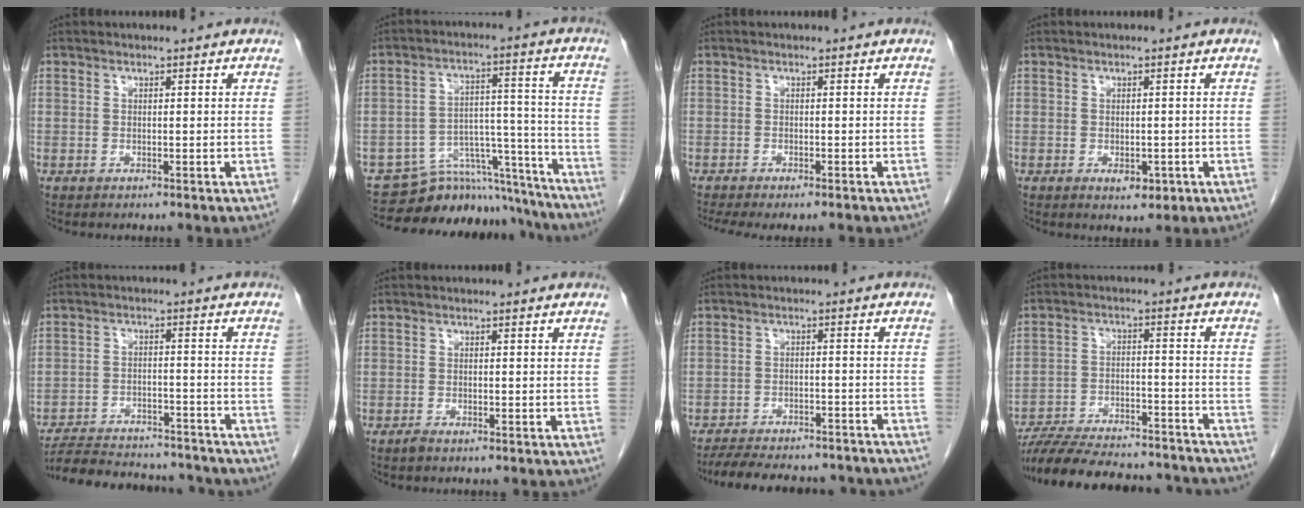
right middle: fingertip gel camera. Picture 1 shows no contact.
{"total": 16.3, "force": [-15.8, 3.9, 1.4], "torque": [-0.011, 0.054, -0.223]}
{"total": 6.9, "force": [-5.8, 1.5, 3.4], "torque": [-0.042, -0.002, -0.086]}
{"total": 2.4, "force": [-0.9, 1.4, 1.8], "torque": [-0.022, 0.001, -0.003]}
{"total": 21.8, "force": [-20.0, 4.5, 7.4], "torque": [-0.133, -0.011, -0.271]}
{"total": 2.4, "force": [-2.2, 0.4, 0.9], "torque": [-0.014, -0.003, -0.028]}
{"total": 21.1, "force": [-19.3, 4.5, 7.4], "torque": [-0.121, -0.004, -0.246]}
{"total": 26.2, "force": [-23.9, 5.0, 9.4], "torque": [-0.144, -0.012, -0.328]}